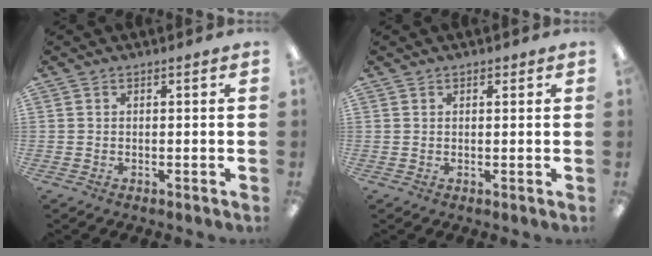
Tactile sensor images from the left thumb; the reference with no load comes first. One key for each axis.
{"total": 1.0, "fx": 0.7, "fy": 0.7, "fz": 0.4, "tx": -0.008, "ty": 0.003, "tz": 0.013}